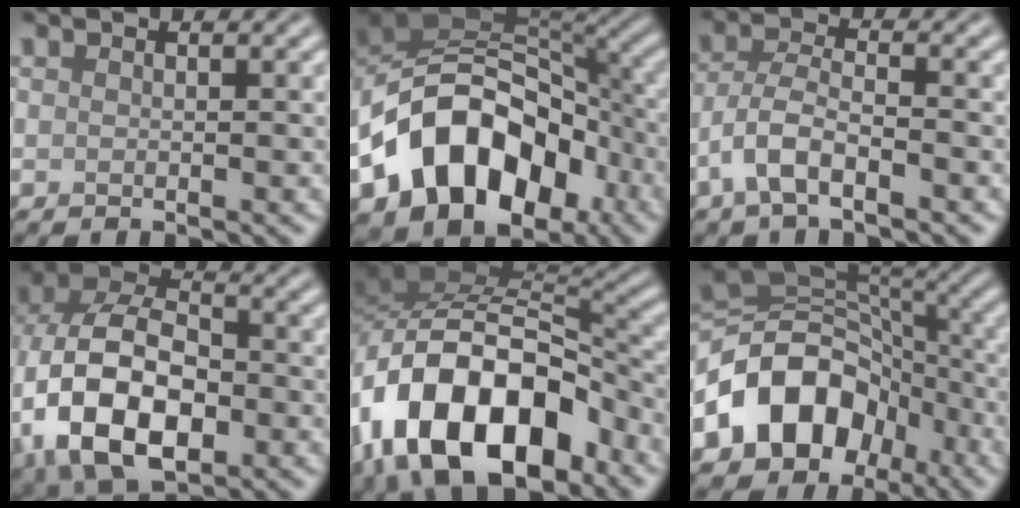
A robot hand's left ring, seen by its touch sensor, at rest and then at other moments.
{"total": 12.9, "force": [-4.7, 8.6, 8.4], "torque": [-0.143, 0.009, -0.089]}
{"total": 4.3, "force": [-2.1, 1.6, 3.3], "torque": [-0.070, 0.004, -0.050]}
{"total": 14.1, "force": [-4.0, 8.7, 10.3], "torque": [-0.212, -0.017, -0.077]}
{"total": 16.0, "force": [-7.9, 9.0, 10.6], "torque": [-0.183, -0.007, -0.146]}
{"total": 10.8, "force": [-4.5, 8.2, 5.4], "torque": [-0.081, 0.013, -0.096]}